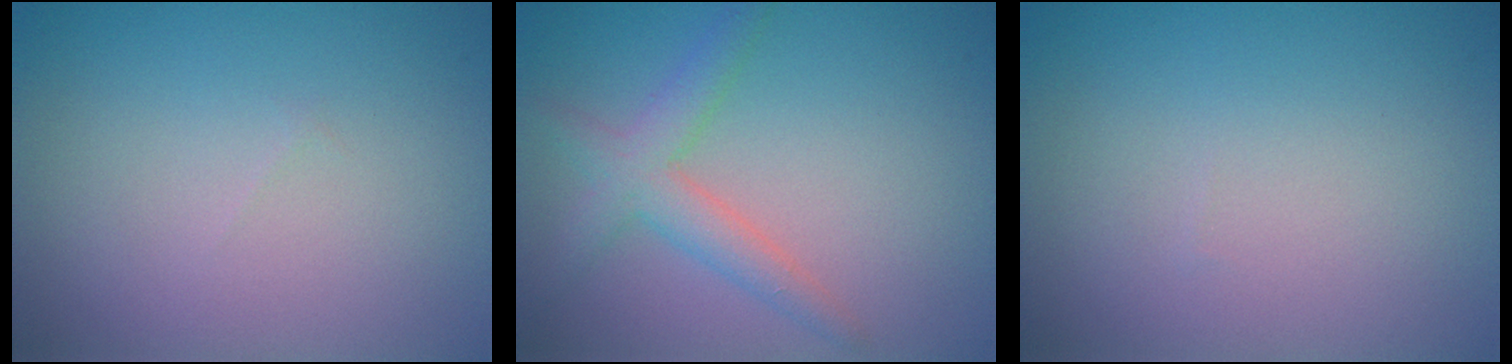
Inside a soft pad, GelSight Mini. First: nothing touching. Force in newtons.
{"total": 3.2, "press": 3.2, "slide": 0.2}
{"total": 0.0}